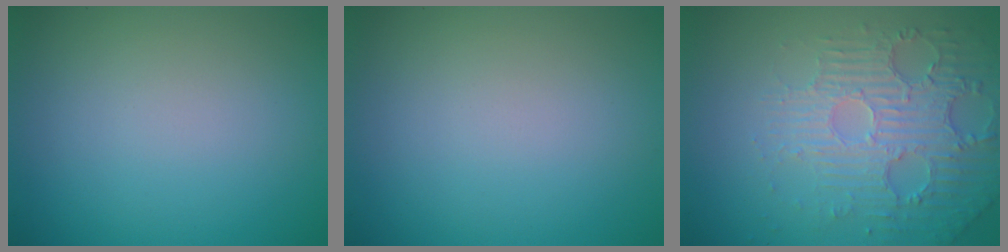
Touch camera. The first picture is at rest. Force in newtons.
{"total": 0.0}
{"total": 6.2, "press": 3.8, "slide": 4.9}